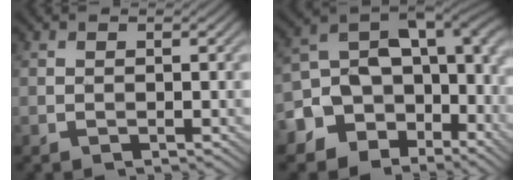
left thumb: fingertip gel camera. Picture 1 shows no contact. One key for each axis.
{"total": 13.9, "fx": -5.3, "fy": 10.5, "fz": 7.5, "tx": -0.163, "ty": -0.024, "tz": -0.081}